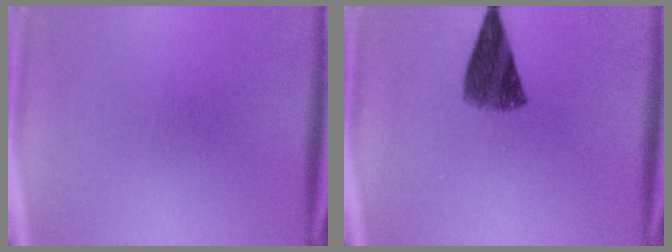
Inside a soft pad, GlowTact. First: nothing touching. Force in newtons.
{"total": 7.6}